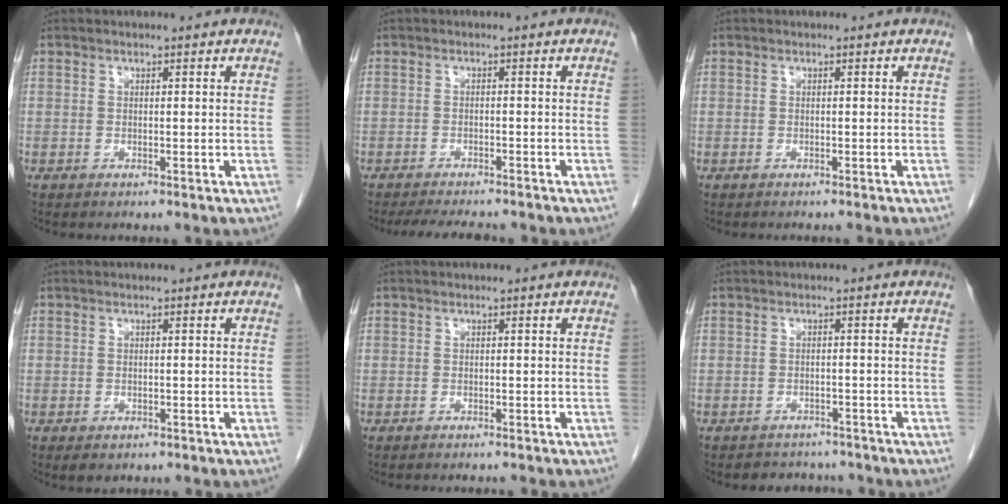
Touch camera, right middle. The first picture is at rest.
{"total": 7.5, "force": [-6.8, 1.3, 3.0], "torque": [-0.042, -0.011, -0.097]}
{"total": 2.3, "force": [-2.1, 0.2, 0.9], "torque": [-0.011, -0.001, -0.024]}
{"total": 2.0, "force": [-1.4, 1.1, 0.9], "torque": [-0.010, -0.002, -0.012]}
{"total": 3.3, "force": [-3.1, 0.5, 1.2], "torque": [-0.014, -0.003, -0.037]}
{"total": 4.4, "force": [-4.0, 1.8, 0.1], "torque": [0.001, 0.006, -0.052]}